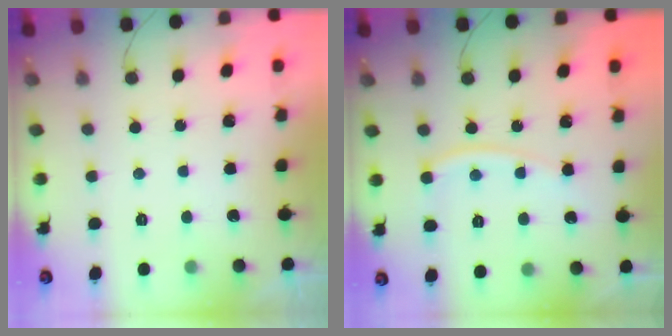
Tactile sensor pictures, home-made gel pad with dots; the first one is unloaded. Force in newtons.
{"total": 7.9, "press": 7.9, "slide": 1.0}